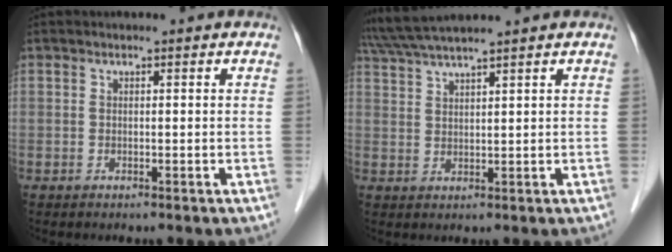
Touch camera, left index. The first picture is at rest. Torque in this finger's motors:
{"motor_torque": [1.09, -1.04, 0.31, 0.09]}